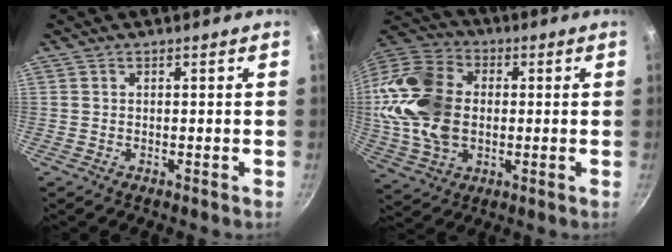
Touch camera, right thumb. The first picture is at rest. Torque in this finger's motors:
{"motor_torque": [2.50, 2.51, 0.22, 0.03, 0.23]}